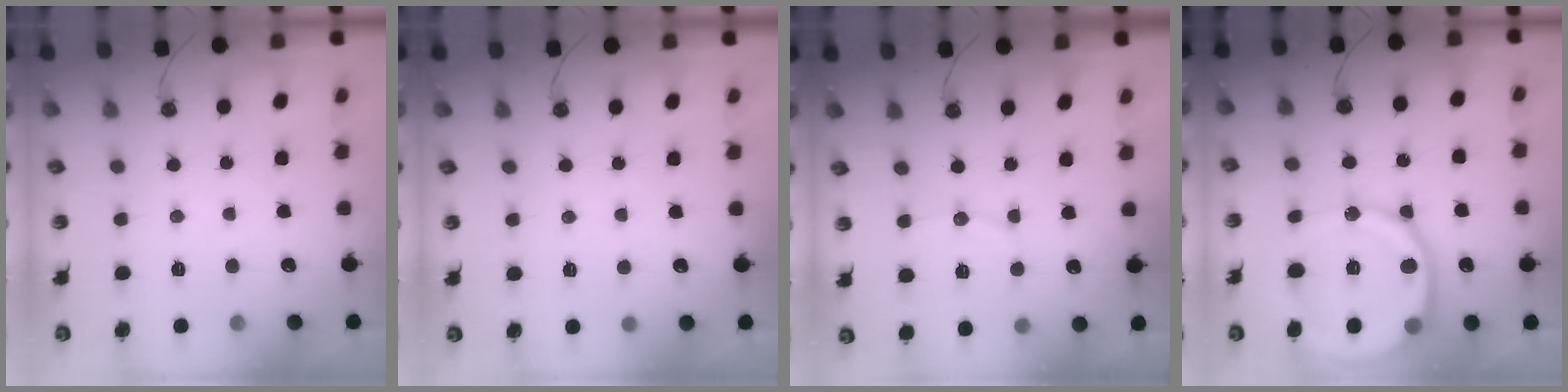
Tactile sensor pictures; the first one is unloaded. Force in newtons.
{"total": 1.9, "press": 1.9, "slide": 0.2}
{"total": 6.1, "press": 5.9, "slide": 1.7}
{"total": 18.7, "press": 18.5, "slide": 2.0}